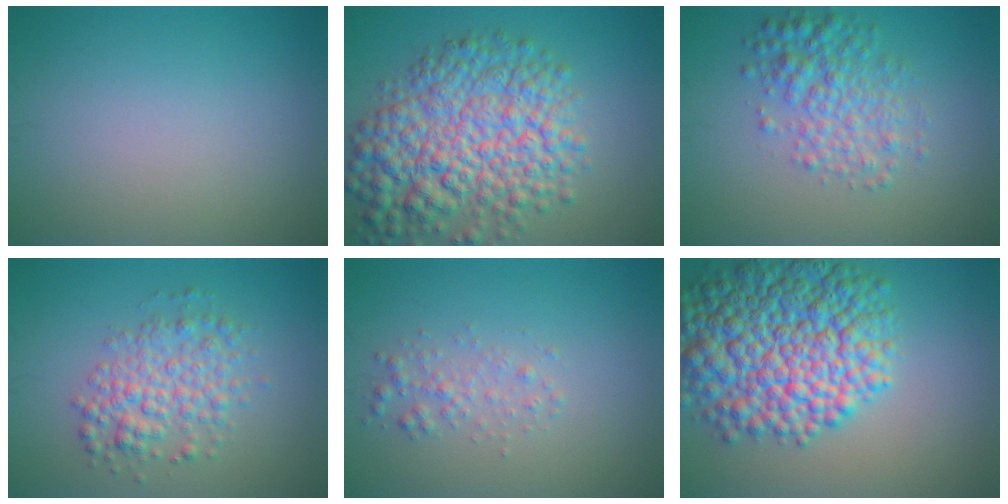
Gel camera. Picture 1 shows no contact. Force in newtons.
{"total": 10.3, "press": 10.2, "slide": 0.3}
{"total": 4.2, "press": 4.2, "slide": 0.1}
{"total": 4.3, "press": 4.3, "slide": 0.1}
{"total": 1.7, "press": 1.7, "slide": 0.0}
{"total": 12.2, "press": 12.2, "slide": 0.2}